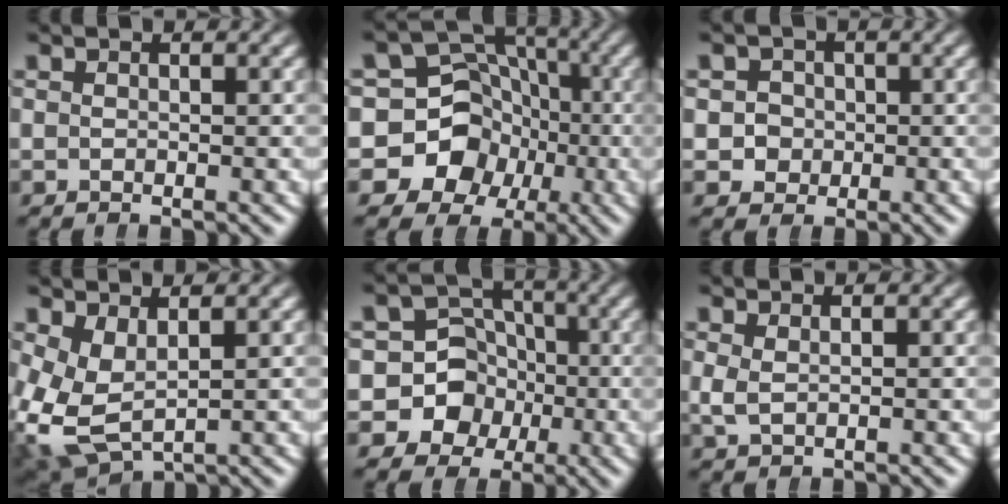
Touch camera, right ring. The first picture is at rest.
{"total": 15.3, "force": [-2.0, 13.9, 6.2], "torque": [-0.151, -0.065, -0.028]}
{"total": 4.5, "force": [-0.1, 4.4, 1.1], "torque": [-0.035, -0.008, -0.004]}
{"total": 6.8, "force": [-1.2, 5.5, 3.9], "torque": [-0.121, -0.049, 0.005]}
{"total": 12.5, "force": [-2.2, 11.5, 4.3], "torque": [-0.121, -0.058, -0.031]}
{"total": 1.1, "force": [0.3, 0.6, 0.9], "torque": [-0.031, -0.018, 0.018]}